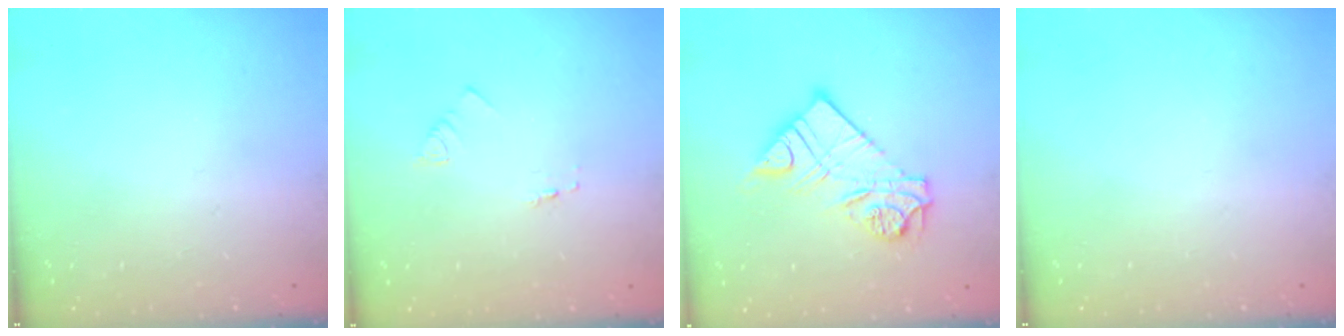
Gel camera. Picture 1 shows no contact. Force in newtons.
{"total": 1.3, "press": 1.2, "slide": 0.1}
{"total": 14.2, "press": 14.1, "slide": 1.6}
{"total": 0.0}